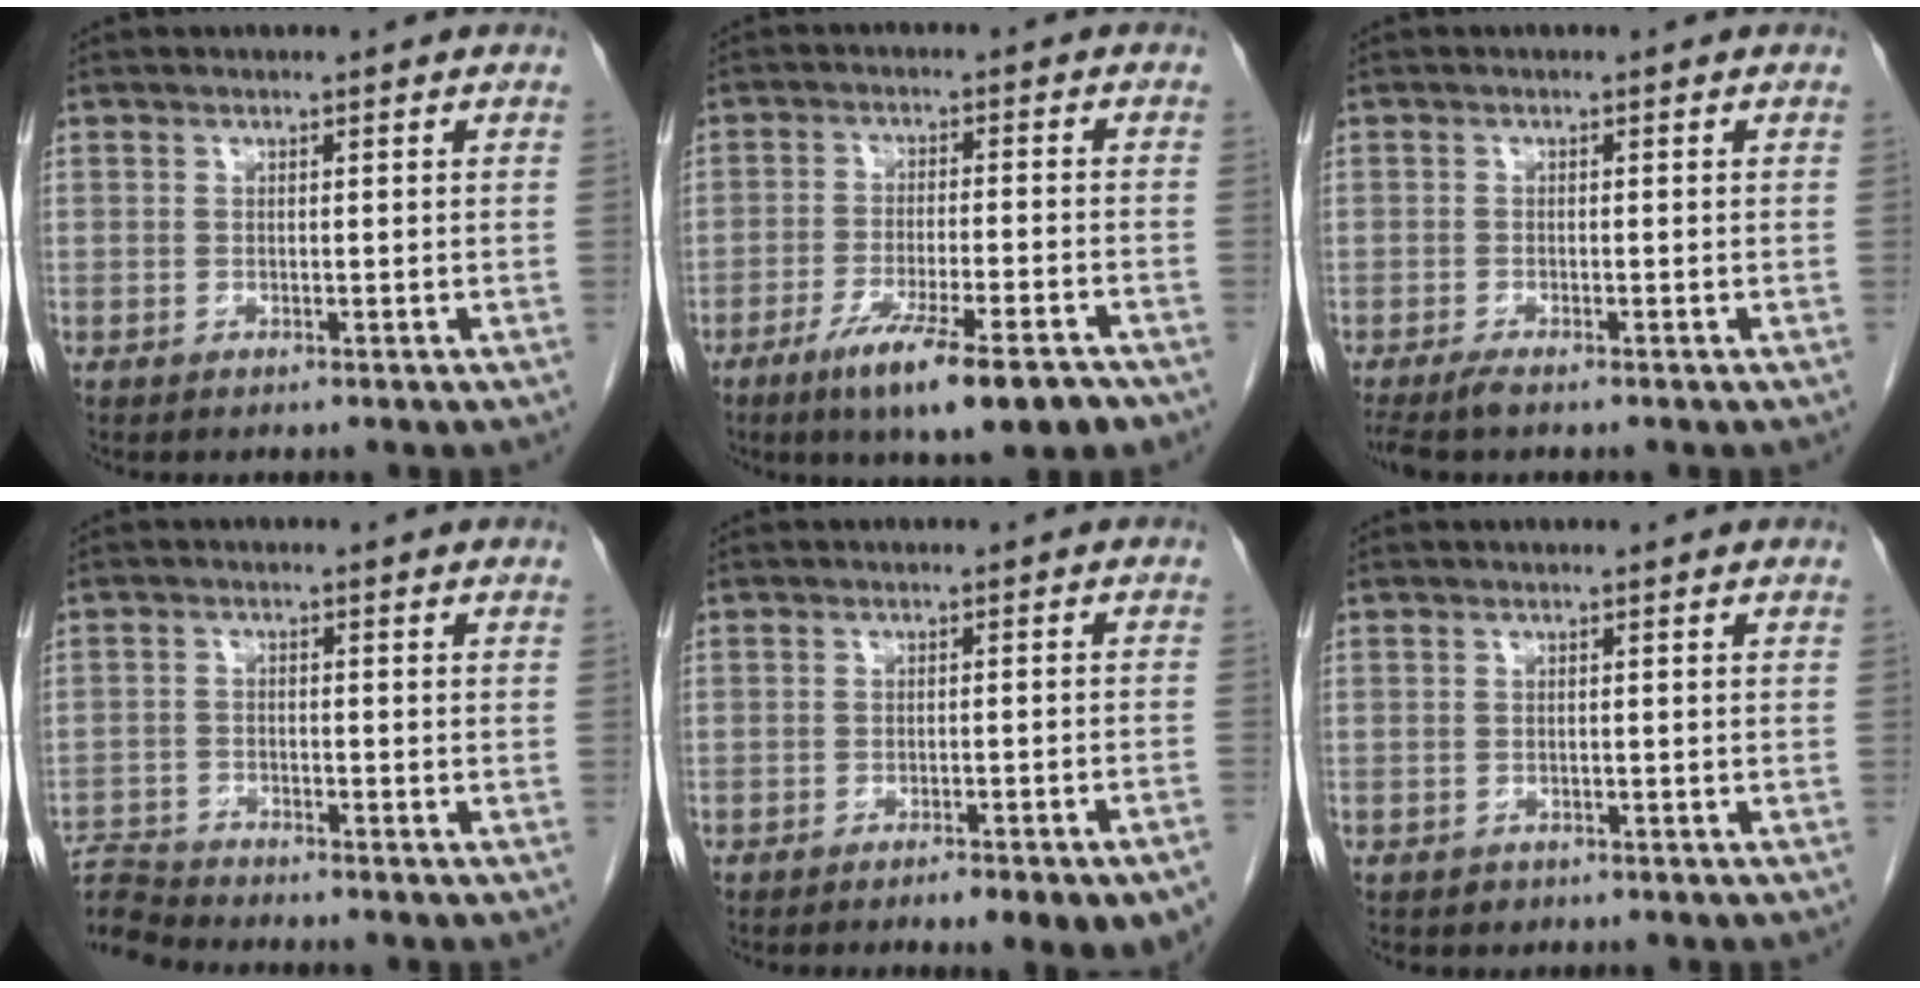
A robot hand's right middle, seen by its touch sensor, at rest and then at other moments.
{"total": 12.5, "force": [-8.4, 1.5, 9.2], "torque": [-0.135, -0.024, -0.126]}
{"total": 2.7, "force": [-2.2, 0.2, 1.6], "torque": [-0.028, -0.008, -0.040]}
{"total": 6.0, "force": [-6.0, -0.3, -0.2], "torque": [0.003, -0.001, -0.113]}
{"total": 9.8, "force": [-7.2, 0.7, 6.6], "torque": [-0.058, 0.003, -0.092]}
{"total": 1.0, "force": [-0.7, 0.8, -0.1], "torque": [-0.007, 0.002, -0.009]}